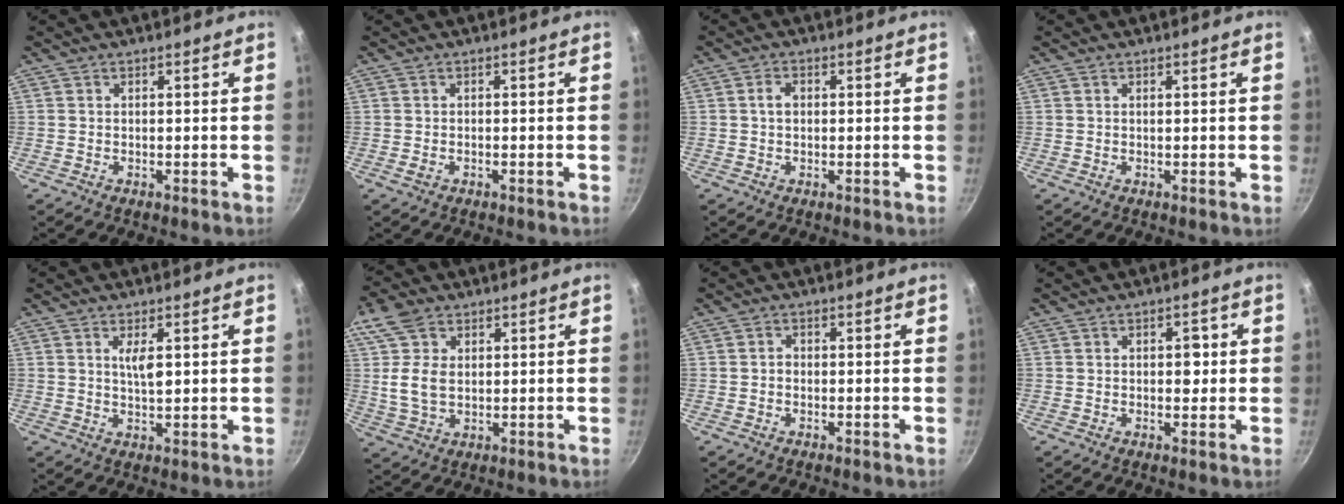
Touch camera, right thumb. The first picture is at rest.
{"total": 1.0, "force": [-0.5, 0.6, 0.6], "torque": [-0.016, 0.004, -0.009]}
{"total": 2.2, "force": [0.2, 1.5, 1.5], "torque": [-0.022, 0.007, 0.002]}
{"total": 0.0}
{"total": 3.6, "force": [1.1, 1.2, 3.2], "torque": [-0.054, -0.007, 0.022]}
{"total": 9.2, "force": [2.5, 6.0, 6.4], "torque": [-0.117, -0.008, 0.044]}
{"total": 1.0, "force": [-0.3, 0.9, 0.5], "torque": [-0.009, 0.005, -0.007]}
{"total": 2.7, "force": [0.3, 1.8, 2.0], "torque": [-0.011, 0.002, 0.003]}